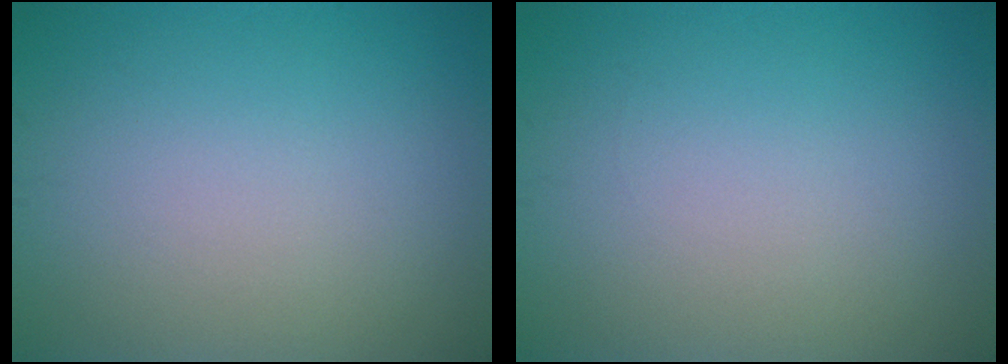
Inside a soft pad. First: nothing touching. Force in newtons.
{"total": 0.0}